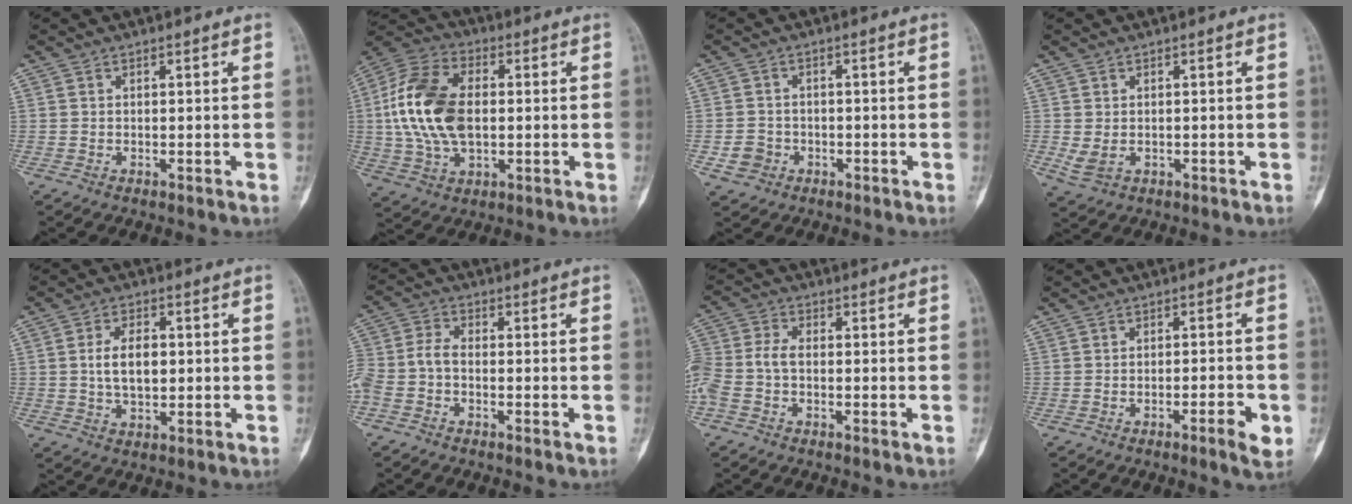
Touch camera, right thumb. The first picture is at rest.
{"total": 15.6, "force": [0.4, 9.9, 12.0], "torque": [-0.227, 0.016, 0.006]}
{"total": 3.4, "force": [-1.3, 3.0, 0.9], "torque": [-0.005, 0.011, -0.020]}
{"total": 2.8, "force": [-0.3, 2.0, 2.0], "torque": [-0.043, -0.002, 0.003]}
{"total": 6.7, "force": [0.4, 3.9, 5.4], "torque": [-0.085, 0.005, 0.006]}
{"total": 7.4, "force": [-2.6, 4.3, 5.4], "torque": [-0.136, 0.022, -0.058]}
{"total": 8.5, "force": [-2.0, 5.0, 6.6], "torque": [-0.173, 0.018, -0.045]}
{"total": 4.2, "force": [-1.8, 0.7, 3.8], "torque": [-0.057, 0.008, -0.027]}